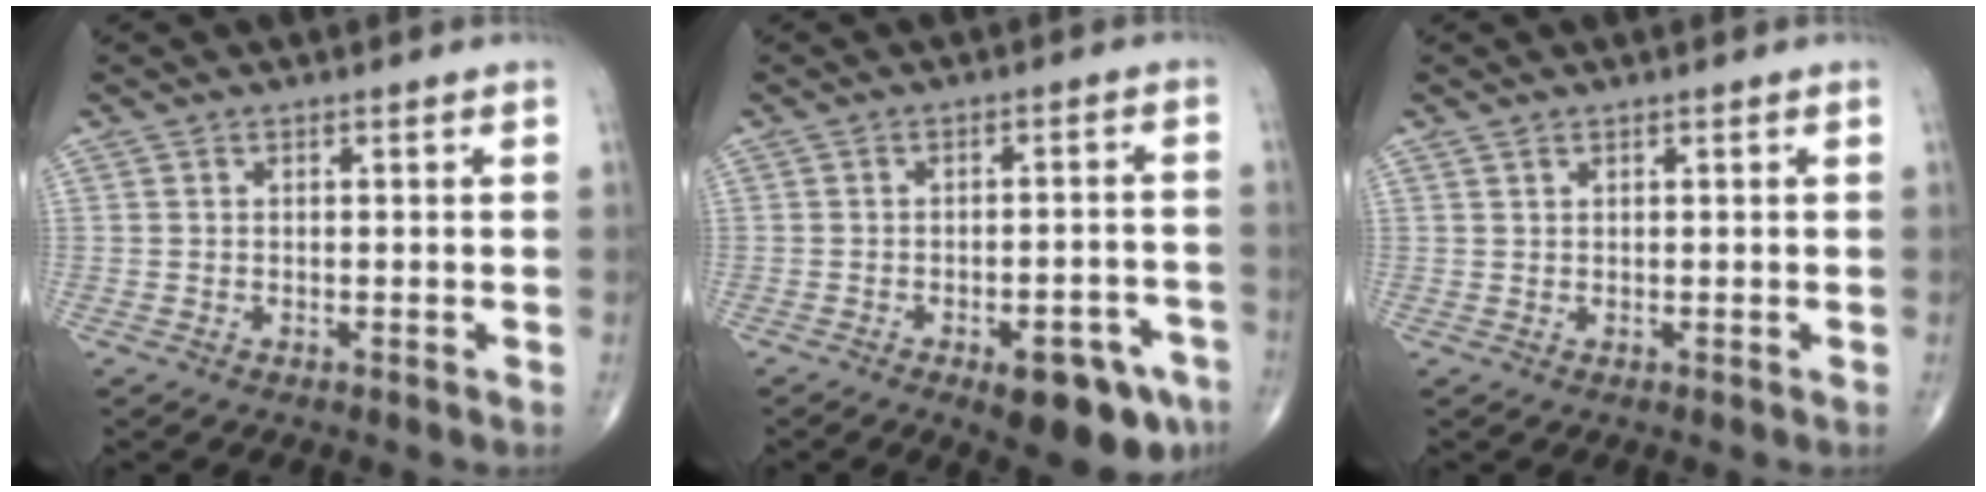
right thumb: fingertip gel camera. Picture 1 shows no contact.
{"total": 11.3, "force": [-6.2, 4.3, 8.4], "torque": [-0.086, 0.029, -0.075]}
{"total": 0.5, "force": [0.5, 0.2, 0.2], "torque": [-0.005, -0.002, 0.010]}